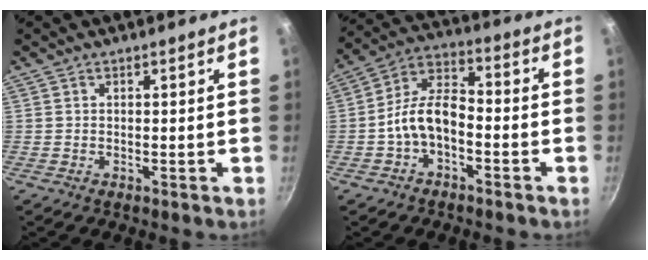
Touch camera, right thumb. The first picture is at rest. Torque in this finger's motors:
{"motor_torque": [-0.17, 0.55, 0.84, -0.79, 0.27]}